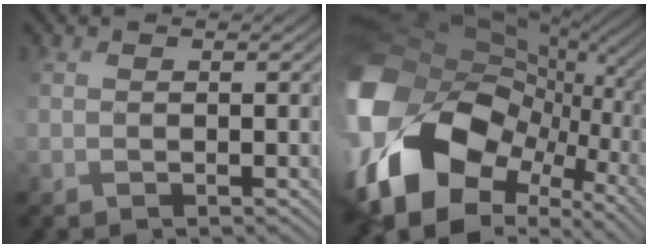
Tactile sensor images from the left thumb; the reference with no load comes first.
{"total": 20.9, "force": [-4.4, 15.3, 13.6], "torque": [-0.337, -0.028, -0.072]}